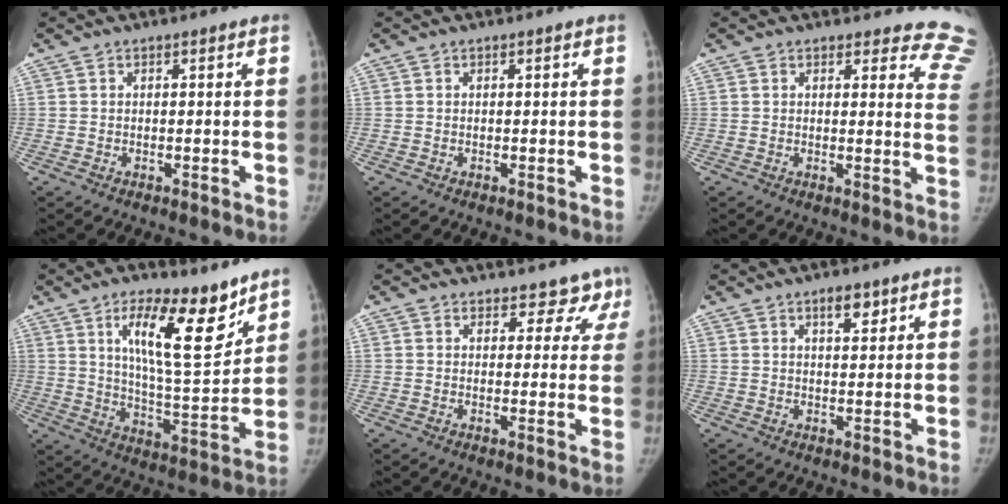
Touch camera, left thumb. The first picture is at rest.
{"total": 0.0}
{"total": 13.0, "force": [12.4, 3.7, 0.6], "torque": [0.058, -0.110, 0.092]}
{"total": 17.1, "force": [9.9, 5.5, 12.8], "torque": [-0.169, -0.070, 0.173]}
{"total": 6.6, "force": [5.6, 3.3, 0.9], "torque": [0.036, -0.026, 0.054]}
{"total": 4.1, "force": [2.5, 1.7, 2.8], "torque": [-0.030, -0.015, 0.041]}